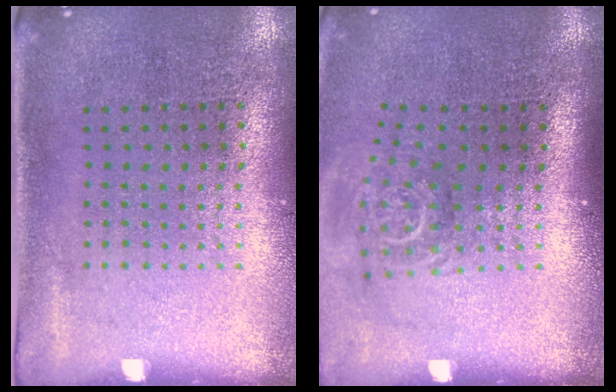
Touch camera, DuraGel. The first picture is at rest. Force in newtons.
{"total": 1.8, "press": 1.2, "slide": 1.3}